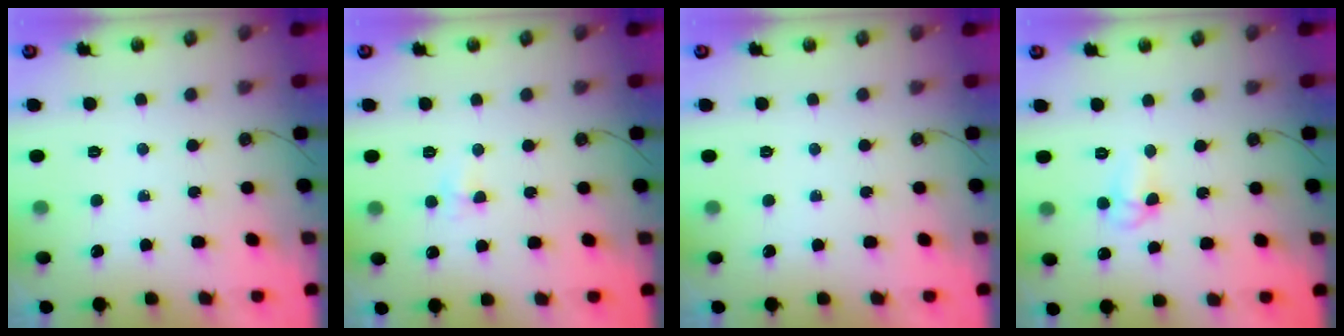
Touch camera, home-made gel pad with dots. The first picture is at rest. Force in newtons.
{"total": 2.8, "press": 2.7, "slide": 0.5}
{"total": 0.0}
{"total": 5.0, "press": 4.9, "slide": 0.7}